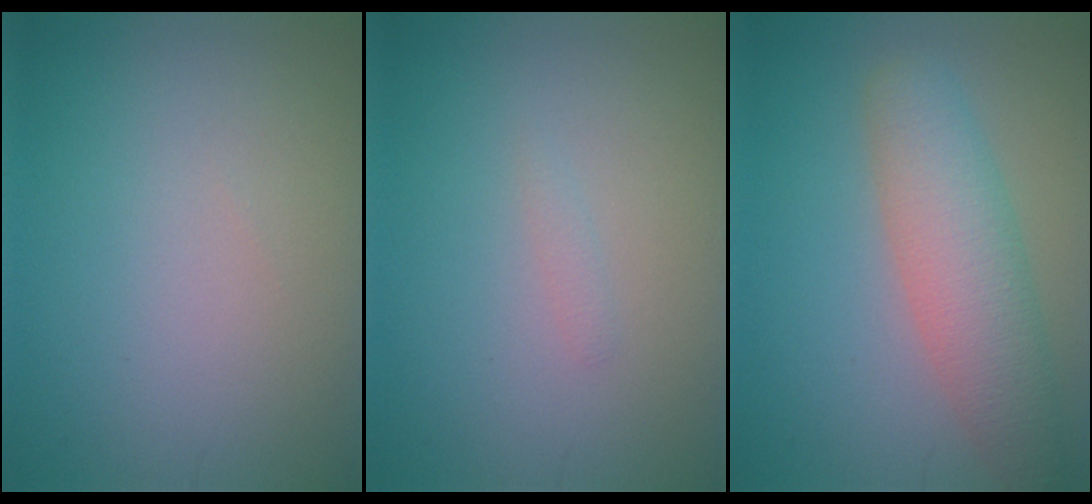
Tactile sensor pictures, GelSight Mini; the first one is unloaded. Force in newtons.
{"total": 0.5, "press": 0.5, "slide": 0.0}
{"total": 5.4, "press": 5.4, "slide": 0.5}